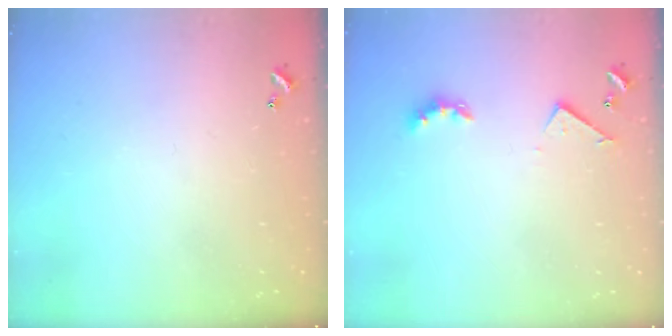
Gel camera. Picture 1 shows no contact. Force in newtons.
{"total": 3.5, "press": 3.4, "slide": 0.7}